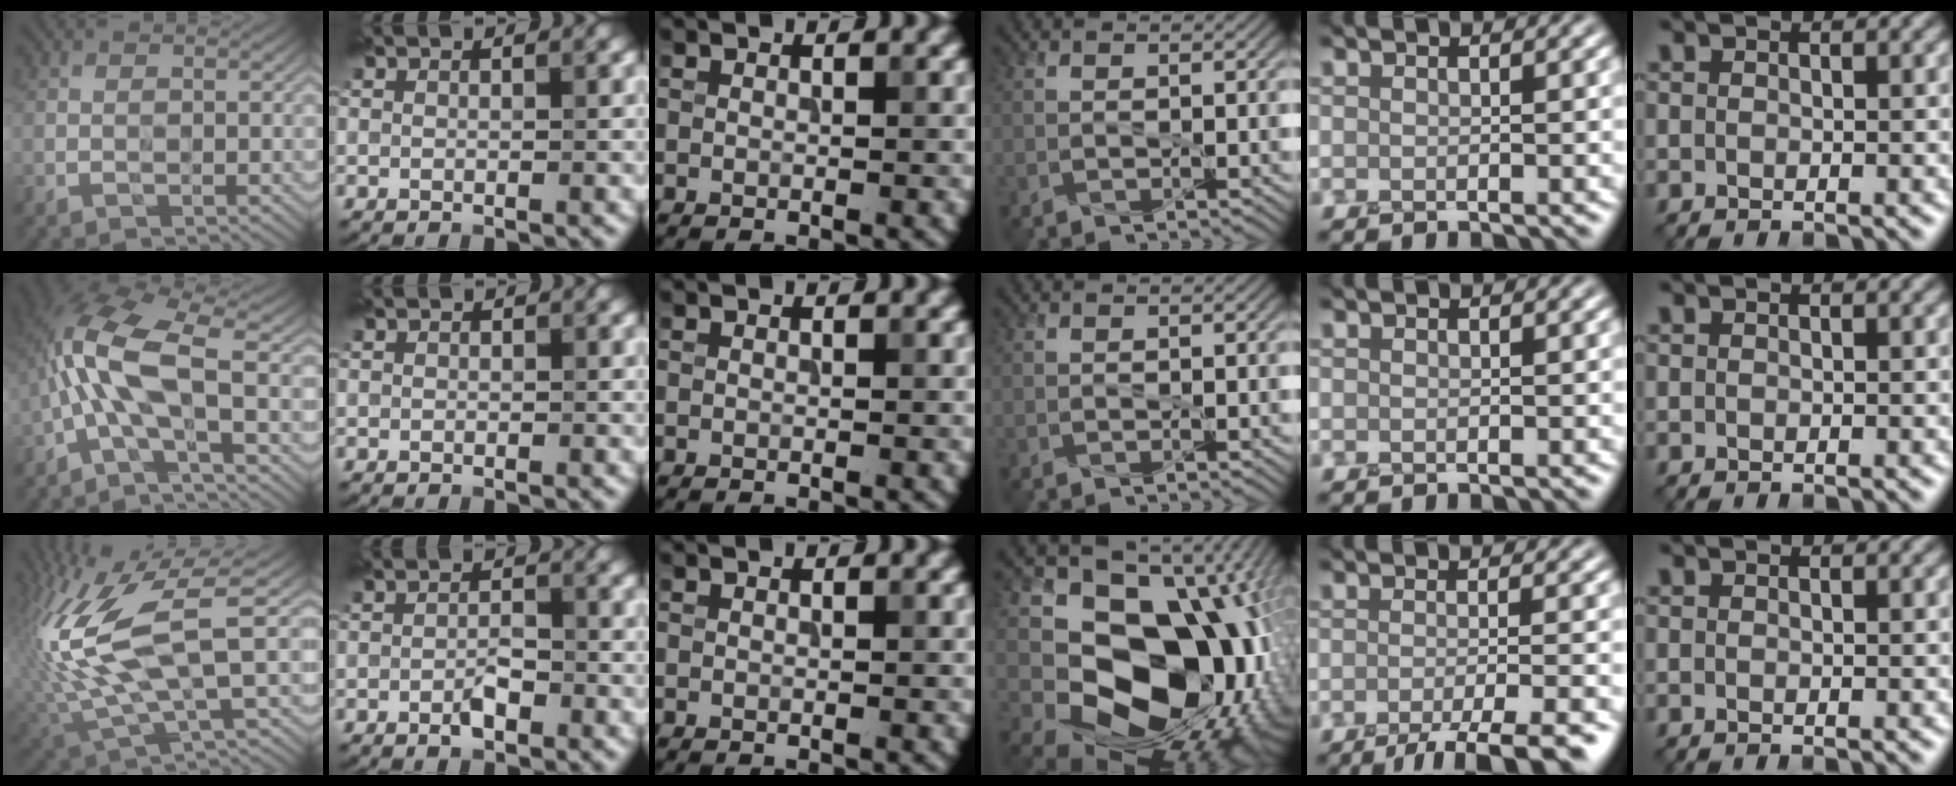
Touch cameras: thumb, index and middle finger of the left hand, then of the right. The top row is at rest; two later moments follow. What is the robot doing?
{"motion": "peel", "object": "tape"}